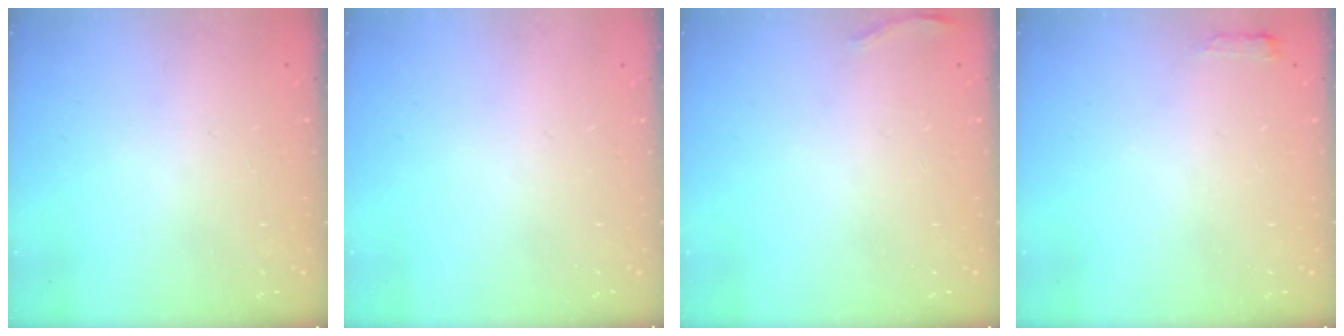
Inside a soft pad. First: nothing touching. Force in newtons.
{"total": 0.0}
{"total": 7.3, "press": 5.5, "slide": 4.8}
{"total": 2.7, "press": 2.6, "slide": 0.5}